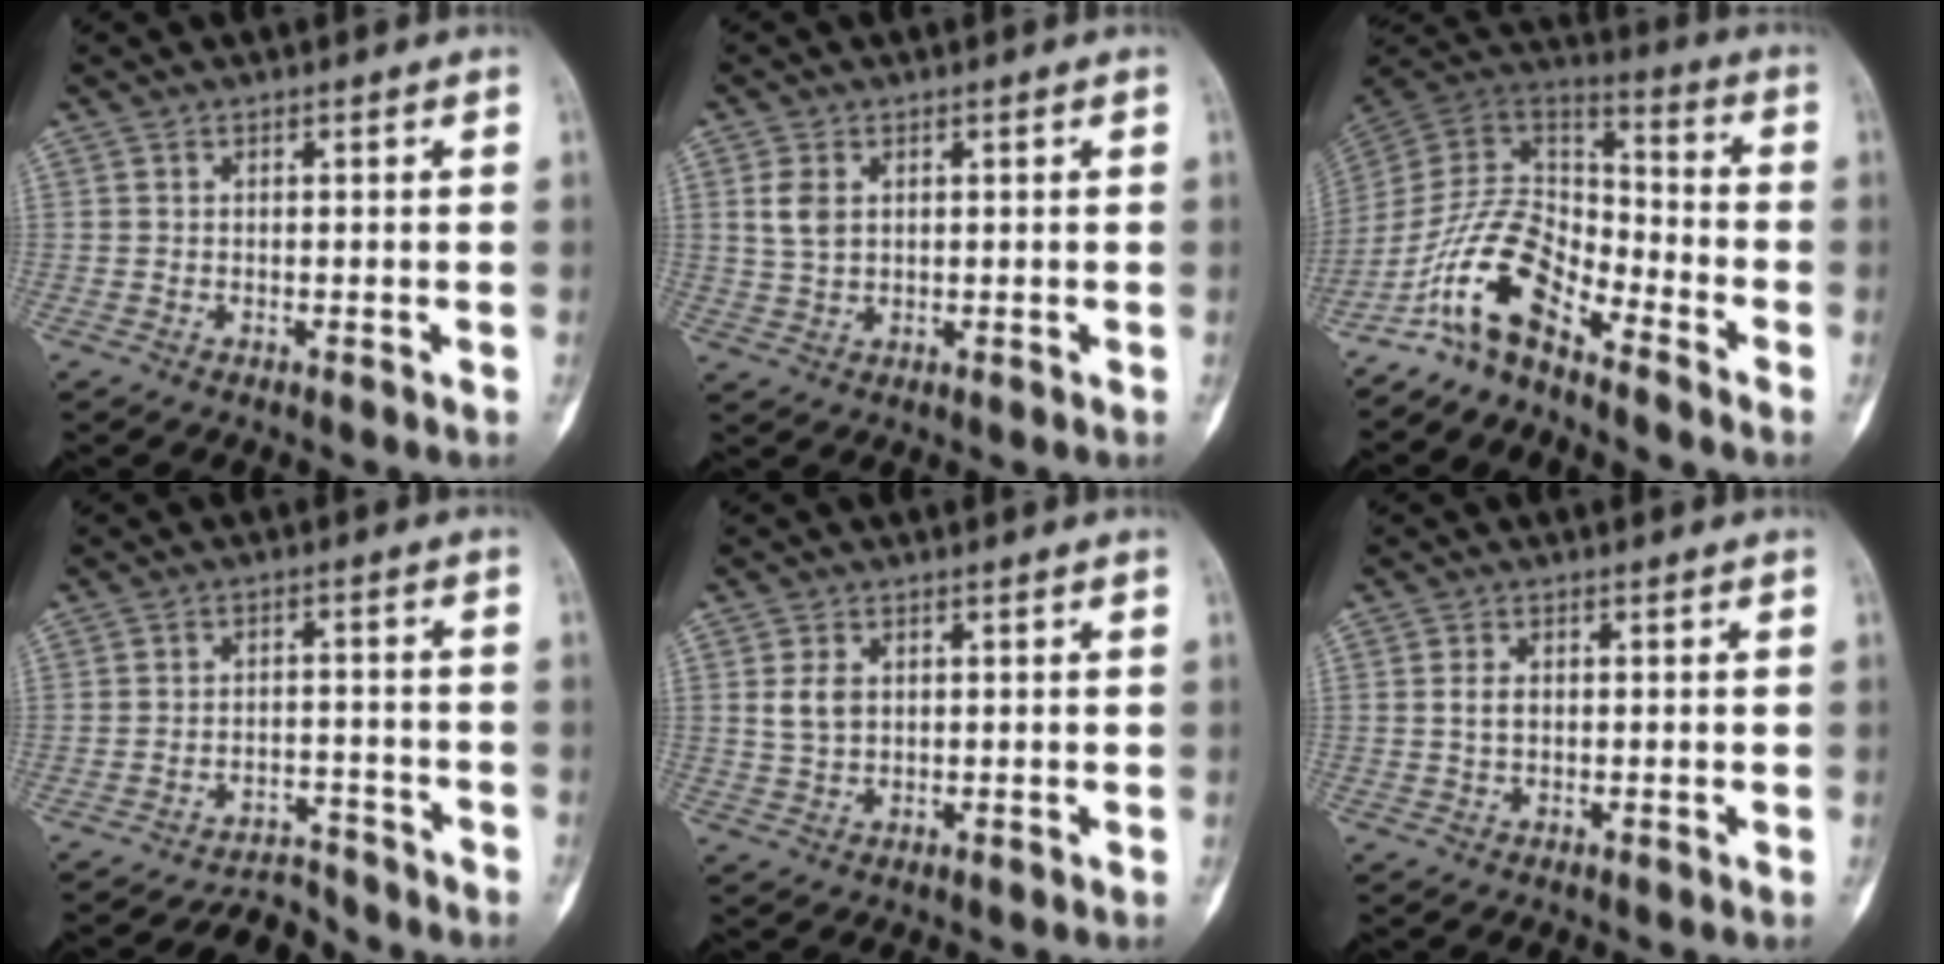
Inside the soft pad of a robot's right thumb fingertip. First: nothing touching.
{"total": 4.1, "force": [1.0, 2.7, 2.8], "torque": [-0.053, 0.000, 0.024]}
{"total": 12.9, "force": [-8.9, 5.6, 7.4], "torque": [-0.125, 0.094, -0.182]}
{"total": 5.8, "force": [-5.6, 0.8, -1.4], "torque": [0.024, 0.069, -0.087]}
{"total": 3.6, "force": [0.8, 2.6, 2.4], "torque": [-0.041, 0.000, 0.021]}
{"total": 2.0, "force": [0.1, 1.3, 1.5], "torque": [-0.025, 0.004, -0.001]}